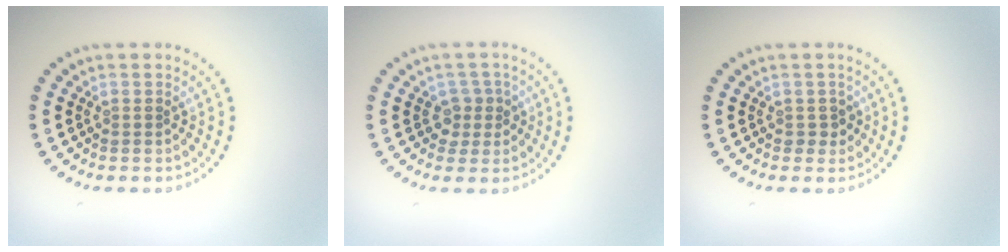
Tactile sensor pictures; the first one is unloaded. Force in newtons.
{"total": 1.8, "press": 1.4, "slide": 1.1}
{"total": 1.1, "press": 1.0, "slide": 0.6}